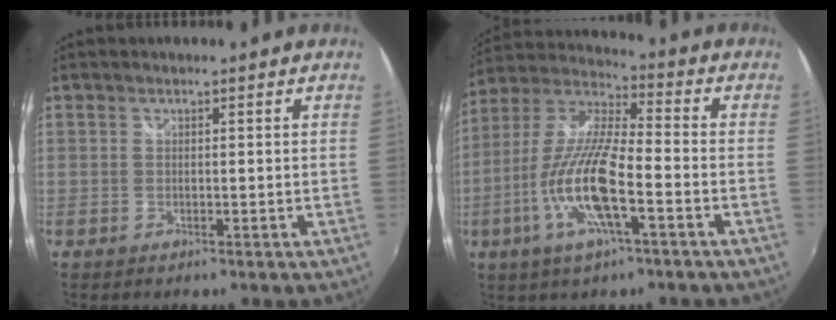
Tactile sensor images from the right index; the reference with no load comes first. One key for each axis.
{"total": 15.3, "fx": -5.6, "fy": 3.1, "fz": 13.9, "tx": -0.286, "ty": -0.011, "tz": -0.113}